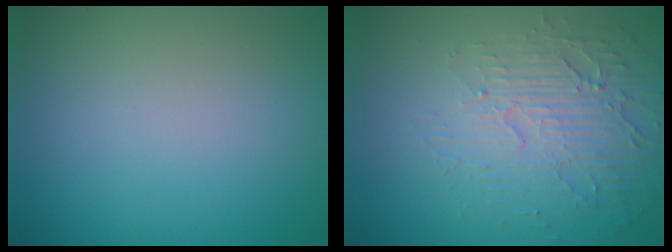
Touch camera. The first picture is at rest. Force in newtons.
{"total": 4.1, "press": 3.3, "slide": 2.4}